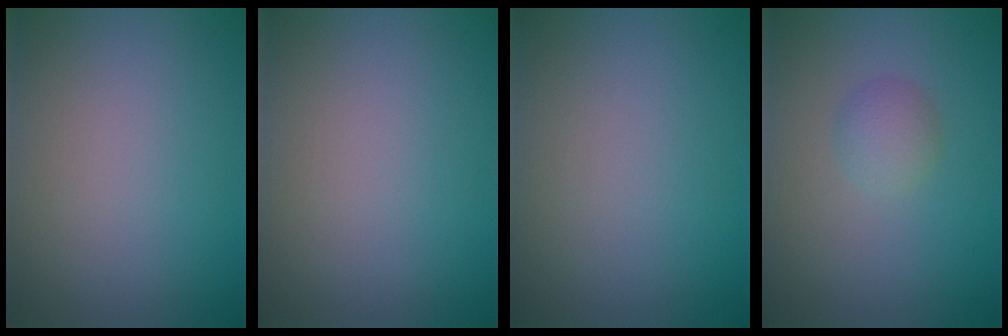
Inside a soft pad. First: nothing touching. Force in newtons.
{"total": 0.0}
{"total": 0.0}
{"total": 1.7, "press": 1.7, "slide": 0.1}